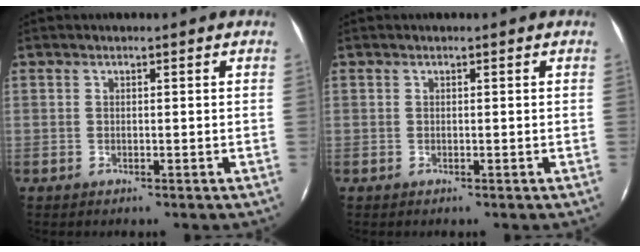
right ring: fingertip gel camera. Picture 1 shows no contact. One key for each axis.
{"total": 0.0}